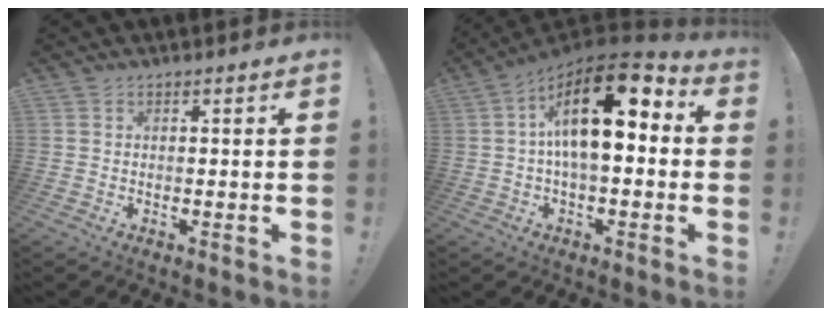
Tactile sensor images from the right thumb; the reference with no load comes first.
{"total": 18.9, "force": [4.5, 8.4, 16.3], "torque": [-0.269, -0.022, 0.073]}